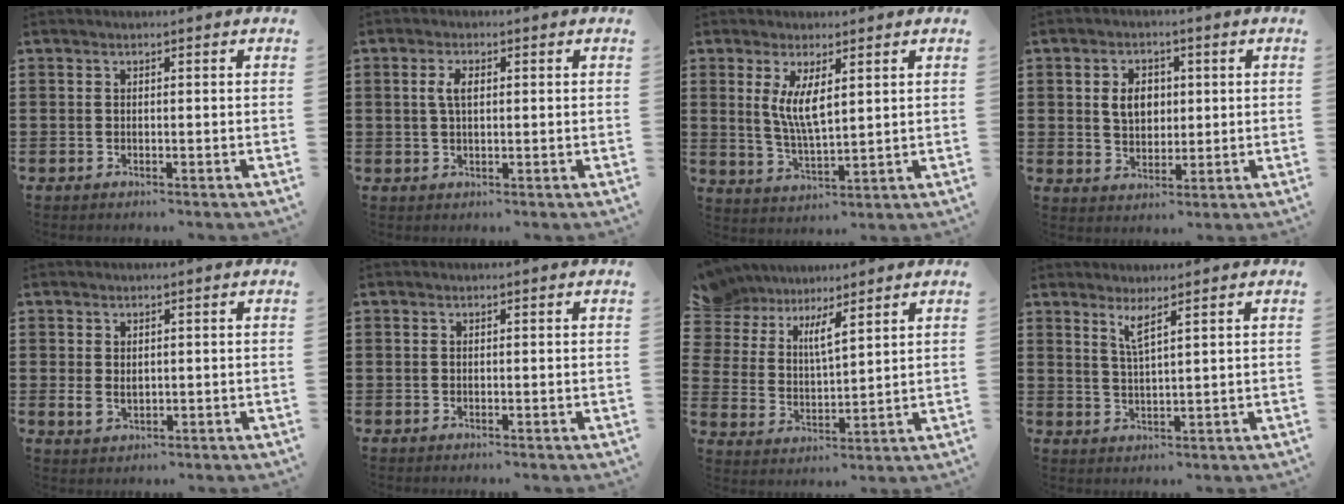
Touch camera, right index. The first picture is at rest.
{"total": 3.1, "force": [0.6, 1.4, 2.7], "torque": [-0.058, 0.008, 0.008]}
{"total": 5.9, "force": [1.7, 1.8, 5.3], "torque": [-0.108, 0.000, 0.030]}
{"total": 4.7, "force": [0.8, 3.5, 3.1], "torque": [-0.063, 0.009, 0.009]}
{"total": 2.0, "force": [0.6, 1.3, 1.3], "torque": [-0.027, 0.004, 0.011]}
{"total": 0.0}
{"total": 6.5, "force": [5.7, 2.1, 2.1], "torque": [-0.066, -0.018, 0.106]}
{"total": 2.6, "force": [2.3, -0.2, 1.2], "torque": [-0.028, 0.000, 0.043]}